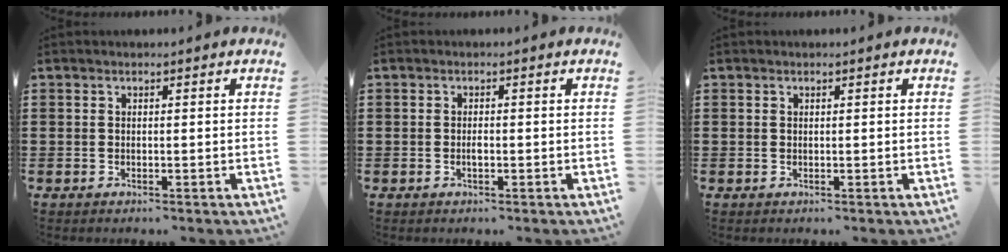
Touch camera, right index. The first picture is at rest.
{"total": 1.0, "force": [-0.2, 0.5, 0.9], "torque": [-0.019, -0.001, -0.003]}
{"total": 0.0}